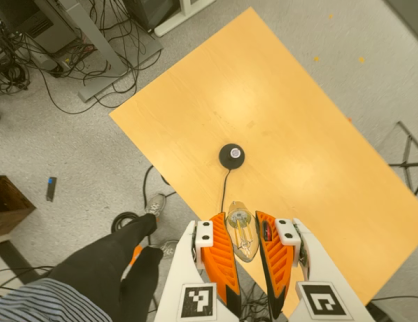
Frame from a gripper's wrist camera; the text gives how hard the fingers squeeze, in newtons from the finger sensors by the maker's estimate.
{"total": 22.0, "left": 25.6, "right": 18.3}